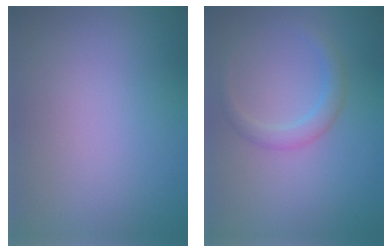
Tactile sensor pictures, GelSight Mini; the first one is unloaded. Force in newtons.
{"total": 1.9, "press": 1.9, "slide": 0.2}